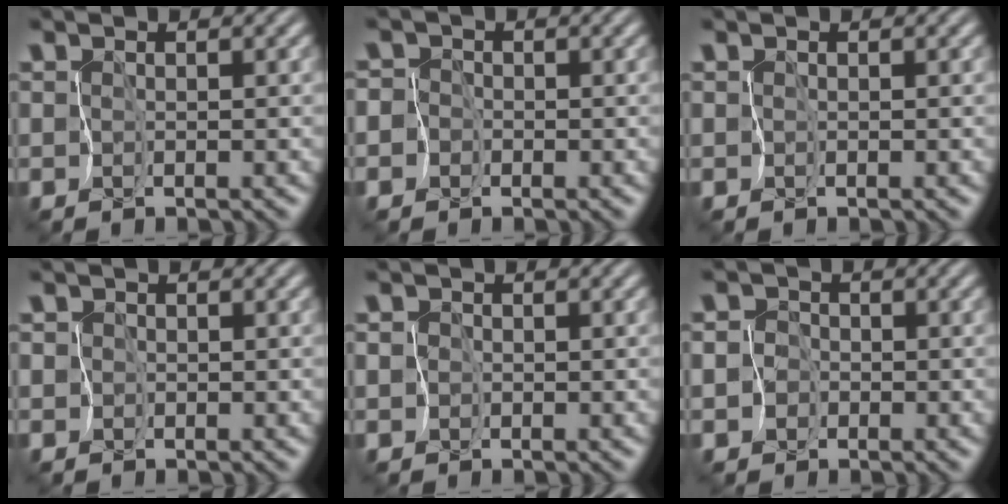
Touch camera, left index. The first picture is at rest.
{"total": 4.7, "force": [-2.1, 4.1, 0.5], "torque": [-0.006, 0.009, -0.064]}
{"total": 0.0}
{"total": 2.0, "force": [-0.2, 2.0, 0.3], "torque": [0.004, 0.012, -0.029]}
{"total": 2.0, "force": [-0.5, 1.9, 0.3], "torque": [0.008, 0.010, -0.027]}
{"total": 4.0, "force": [-1.7, 3.6, 0.6], "torque": [0.001, 0.006, -0.053]}